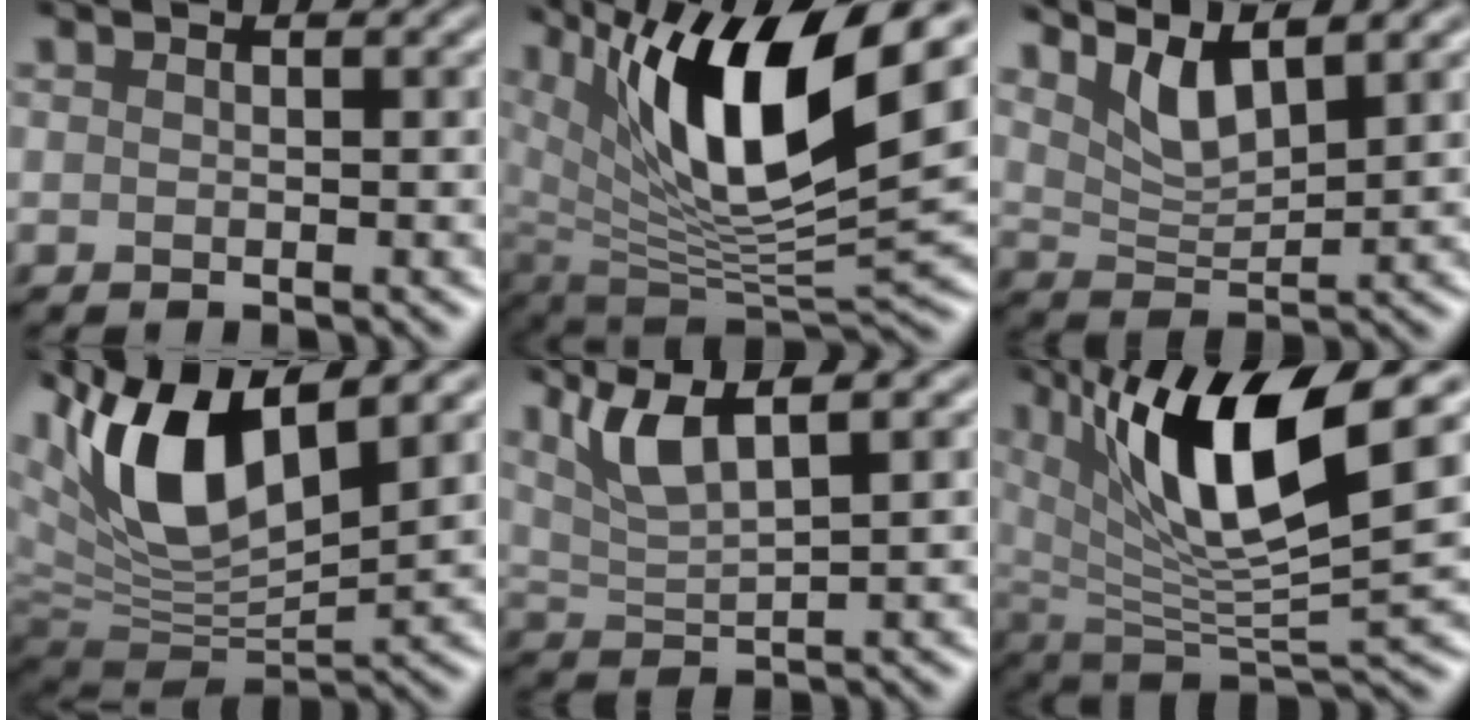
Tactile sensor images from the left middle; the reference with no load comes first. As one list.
[{"total": 13.8, "force": [6.1, 4.4, 11.6], "torque": [-0.202, -0.002, 0.108]}, {"total": 4.4, "force": [3.1, 1.2, 2.9], "torque": [-0.064, -0.002, 0.063]}, {"total": 12.3, "force": [4.8, 5.7, 9.9], "torque": [-0.207, 0.009, 0.087]}, {"total": 5.4, "force": [3.2, 1.3, 4.1], "torque": [-0.083, 0.011, 0.063]}, {"total": 11.8, "force": [4.8, 3.3, 10.3], "torque": [-0.181, -0.004, 0.090]}]